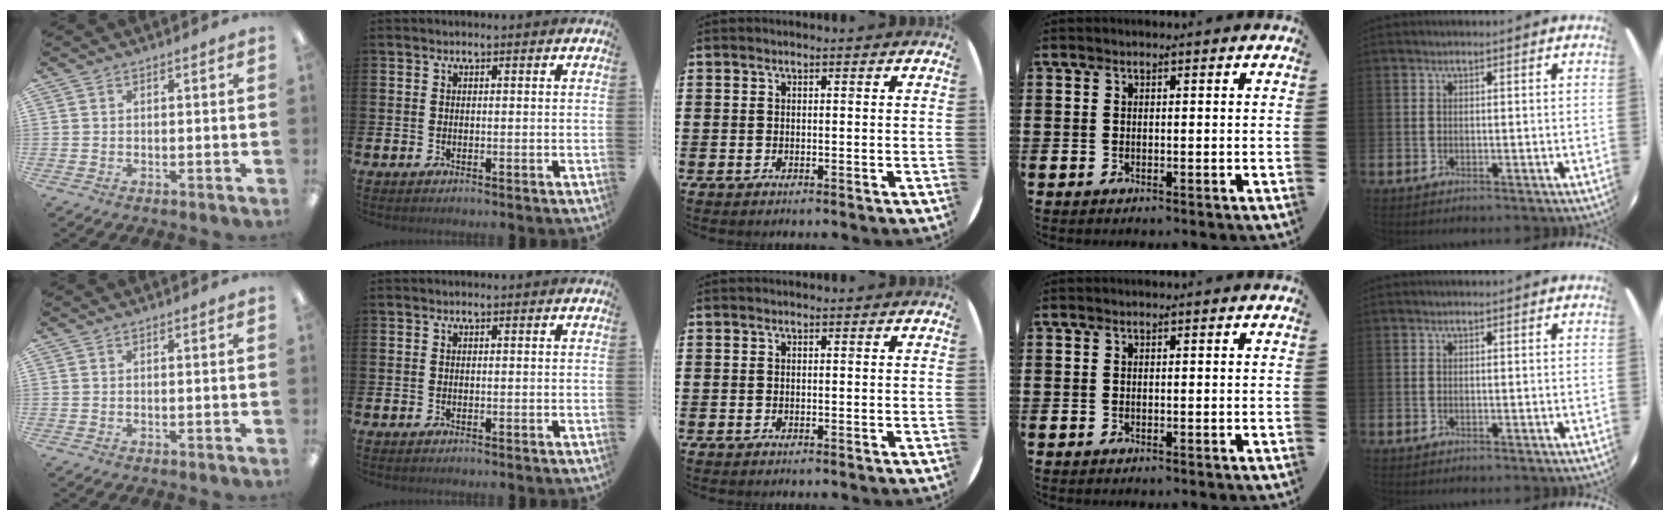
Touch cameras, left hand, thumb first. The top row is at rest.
{}